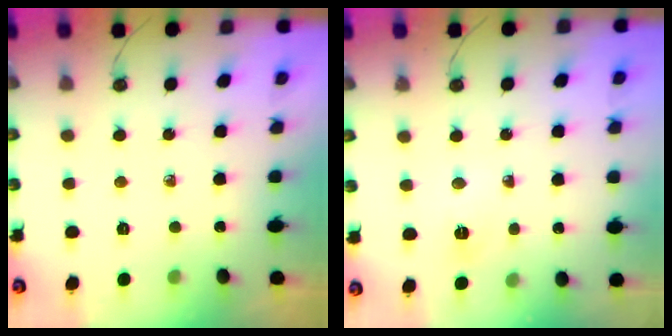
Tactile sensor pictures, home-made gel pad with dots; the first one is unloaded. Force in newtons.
{"total": 2.9, "press": 2.7, "slide": 1.0}